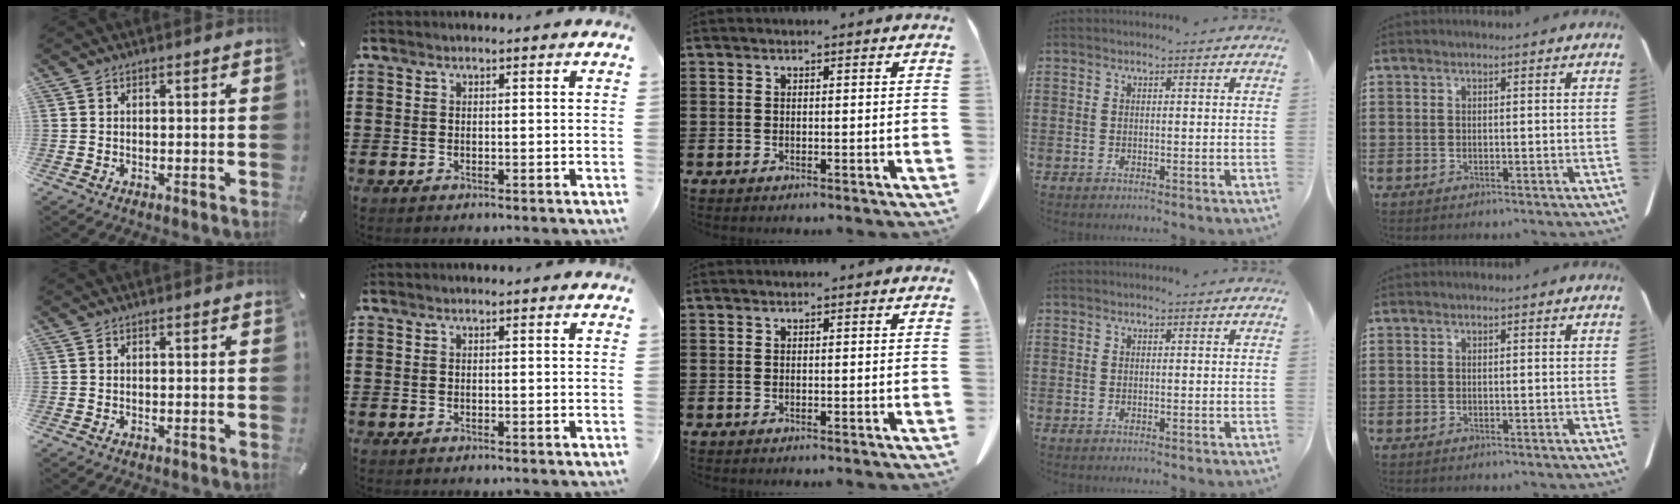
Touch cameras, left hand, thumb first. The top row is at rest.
{}